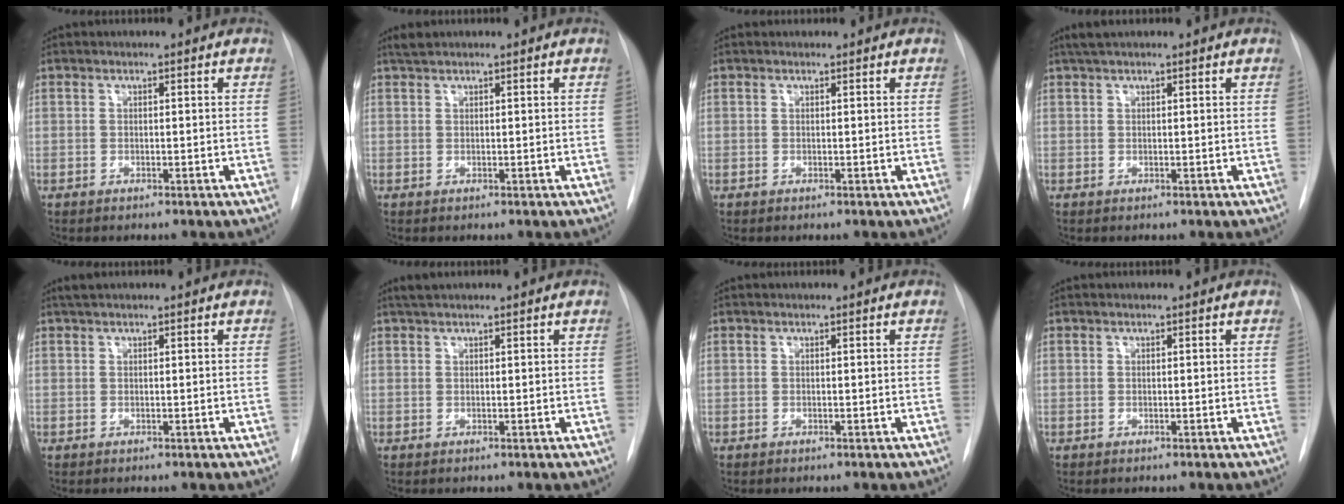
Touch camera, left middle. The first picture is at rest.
{"total": 1.1, "force": [1.0, 0.1, 0.4], "torque": [-0.012, 0.008, 0.023]}
{"total": 0.0}
{"total": 2.2, "force": [1.7, 0.2, 1.3], "torque": [-0.025, 0.018, 0.031]}
{"total": 1.2, "force": [0.9, 0.0, 0.7], "torque": [-0.017, 0.014, 0.020]}
{"total": 1.4, "force": [1.2, 0.1, 0.8], "torque": [-0.018, 0.012, 0.025]}
{"total": 0.0}
{"total": 0.0}